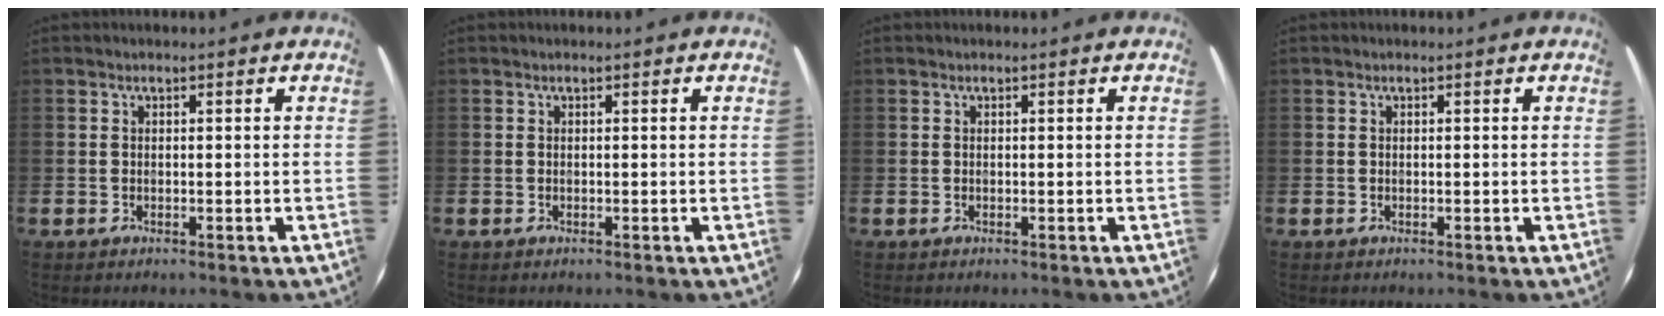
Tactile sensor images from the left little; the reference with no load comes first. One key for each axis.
{"total": 0.0}
{"total": 0.0}
{"total": 0.0}